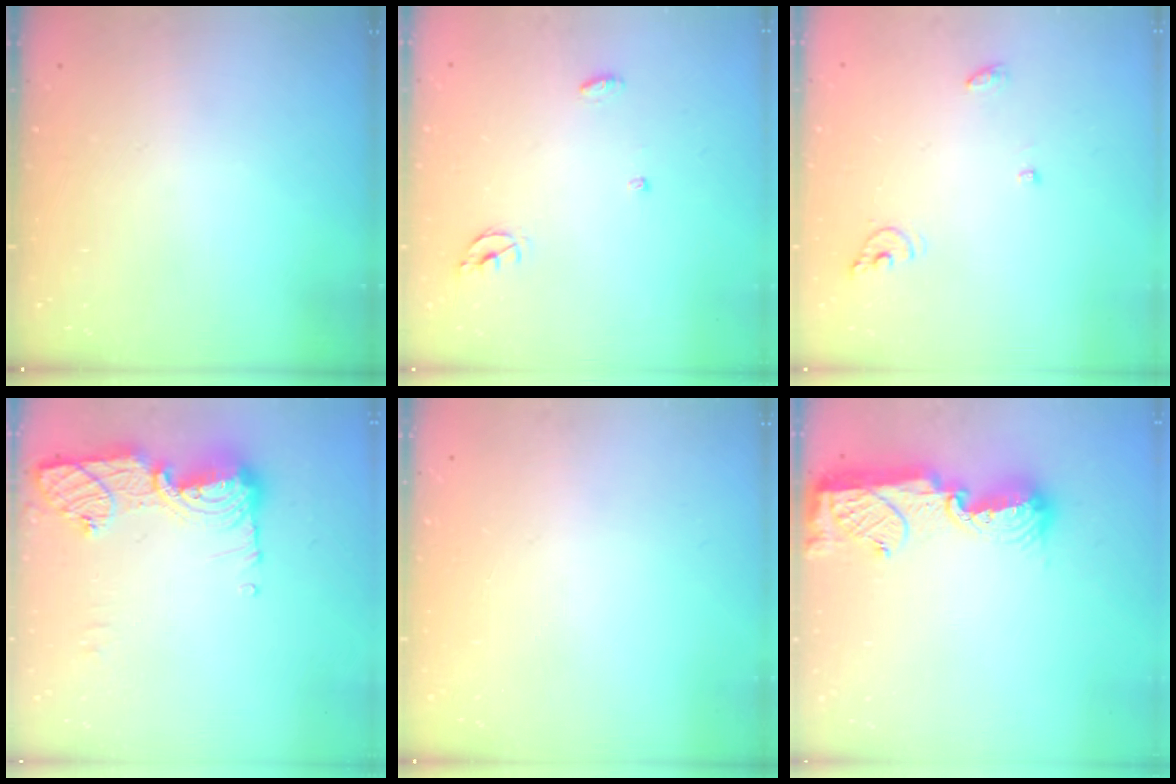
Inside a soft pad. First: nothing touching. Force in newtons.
{"total": 4.2, "press": 4.2, "slide": 0.3}
{"total": 5.7, "press": 5.7, "slide": 0.5}
{"total": 13.4, "press": 13.4, "slide": 1.3}
{"total": 0.0}
{"total": 11.0, "press": 11.0, "slide": 0.6}